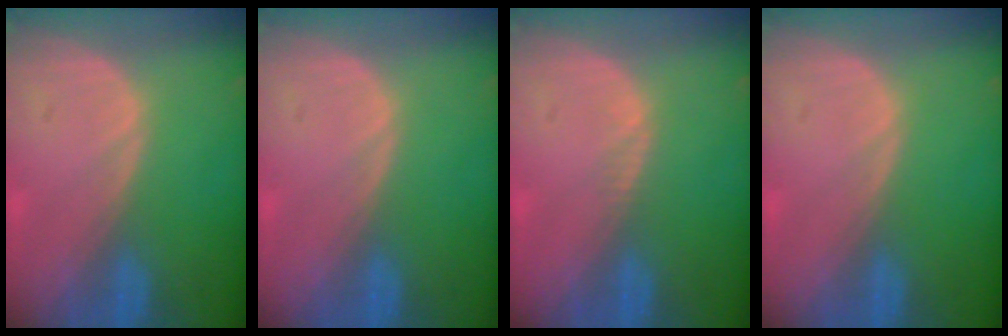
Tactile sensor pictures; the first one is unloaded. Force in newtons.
{"total": 0.0}
{"total": 0.7, "press": 0.6, "slide": 0.4}
{"total": 0.0}